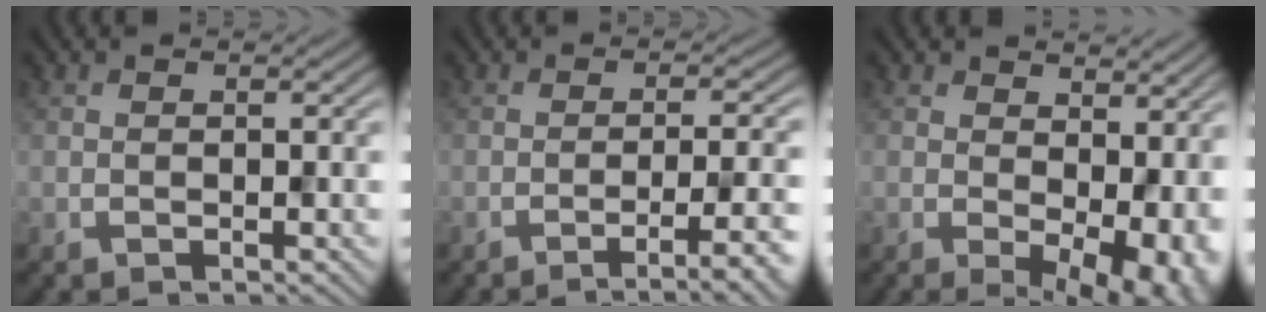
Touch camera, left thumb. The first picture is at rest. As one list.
[{"total": 6.2, "force": [-3.3, 1.4, 5.1], "torque": [-0.072, 0.001, -0.042]}, {"total": 7.9, "force": [0.2, 4.5, 6.4], "torque": [-0.070, -0.017, 0.035]}]